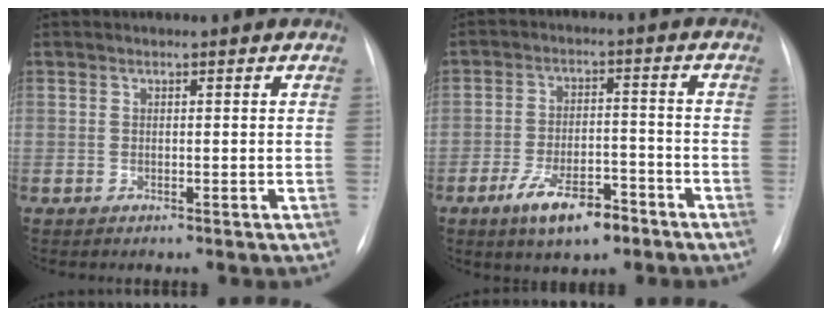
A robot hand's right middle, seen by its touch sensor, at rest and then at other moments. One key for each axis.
{"total": 8.6, "fx": -5.3, "fy": 3.2, "fz": 5.9, "tx": -0.107, "ty": -0.001, "tz": -0.087}